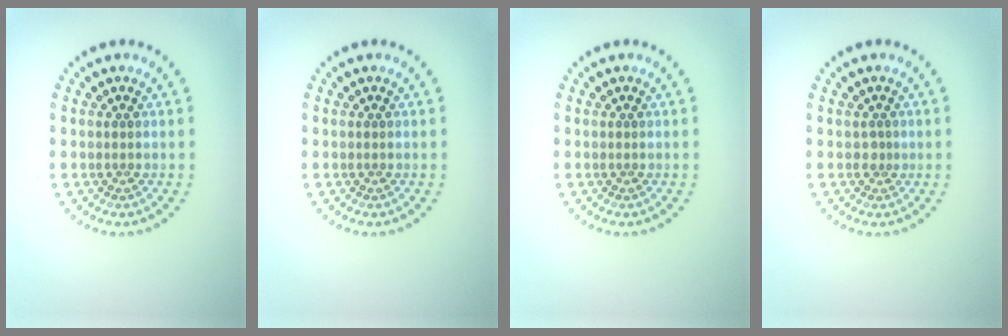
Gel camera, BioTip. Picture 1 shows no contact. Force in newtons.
{"total": 0.0}
{"total": 0.0}
{"total": 1.0, "press": 0.6, "slide": 0.8}